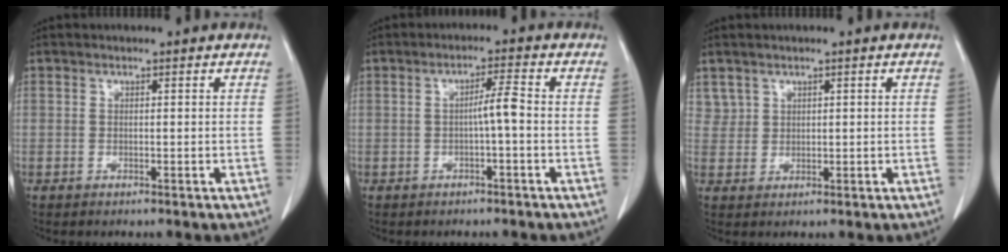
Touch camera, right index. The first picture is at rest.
{"total": 3.1, "force": [-0.6, -0.1, 3.0], "torque": [-0.049, 0.004, -0.010]}
{"total": 2.2, "force": [1.5, 1.6, 0.0], "torque": [0.011, 0.003, 0.028]}